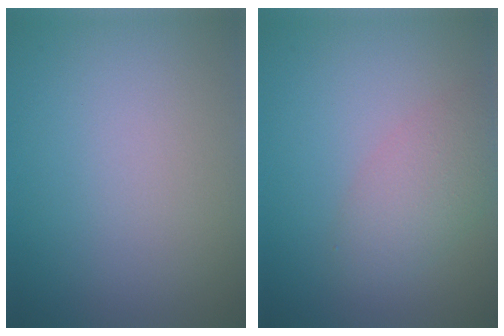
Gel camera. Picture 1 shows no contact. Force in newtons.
{"total": 3.2, "press": 3.2, "slide": 0.2}